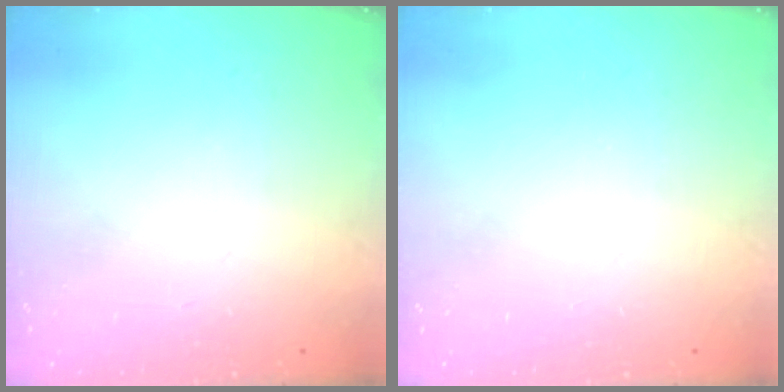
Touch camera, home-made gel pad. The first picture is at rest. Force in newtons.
{"total": 0.0}